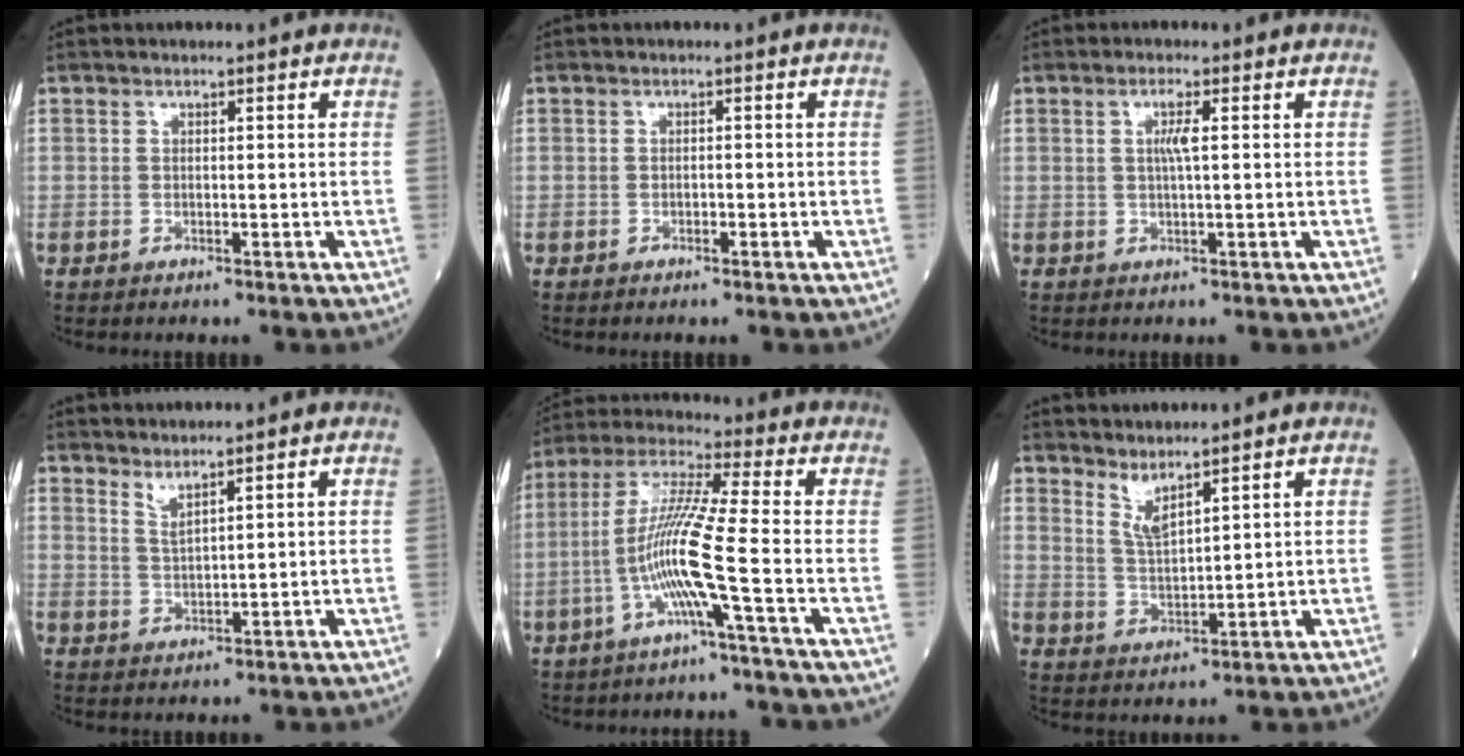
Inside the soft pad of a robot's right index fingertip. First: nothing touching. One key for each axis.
{"total": 0.9, "fx": -0.5, "fy": 0.3, "fz": 0.7, "tx": -0.011, "ty": 0.001, "tz": -0.007}
{"total": 2.4, "fx": 0.4, "fy": 0.0, "fz": 2.4, "tx": -0.047, "ty": 0.000, "tz": 0.006}
{"total": 2.2, "fx": 1.8, "fy": -0.2, "fz": 1.2, "tx": -0.027, "ty": -0.014, "tz": 0.041}
{"total": 10.7, "fx": -3.4, "fy": -1.3, "fz": 10.1, "tx": -0.208, "ty": 0.004, "tz": -0.073}
{"total": 3.7, "fx": 3.0, "fy": 0.0, "fz": 2.2, "tx": -0.046, "ty": -0.019, "tz": 0.067}